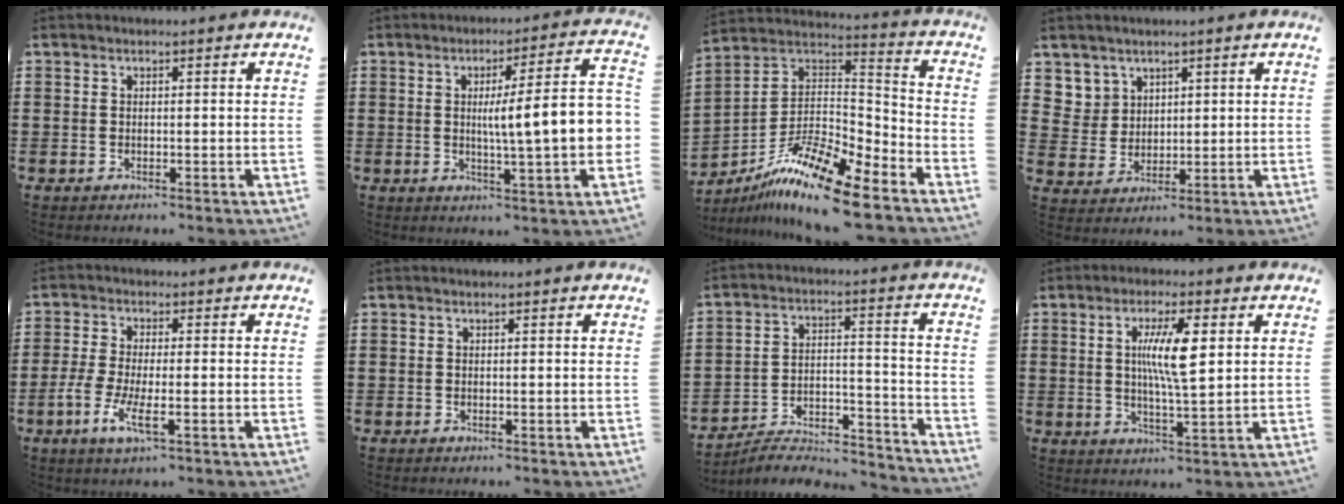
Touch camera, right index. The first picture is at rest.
{"total": 10.0, "force": [0.1, 0.9, 9.9], "torque": [-0.161, -0.009, -0.006]}
{"total": 12.8, "force": [-10.0, 1.4, 7.9], "torque": [-0.158, 0.013, -0.195]}
{"total": 4.8, "force": [2.8, 3.9, 0.2], "torque": [-0.026, 0.008, 0.054]}
{"total": 5.5, "force": [-2.1, 1.3, 4.9], "torque": [-0.112, -0.011, -0.044]}
{"total": 0.0}
{"total": 5.0, "force": [-4.8, 0.7, 1.2], "torque": [-0.020, 0.000, -0.097]}
{"total": 7.6, "force": [1.8, 1.3, 7.2], "torque": [-0.142, 0.004, 0.026]}